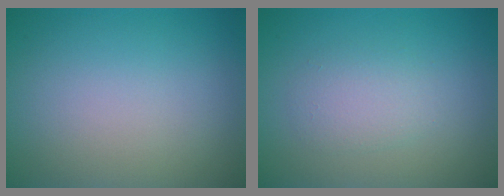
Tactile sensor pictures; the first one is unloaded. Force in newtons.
{"total": 2.0, "press": 2.0, "slide": 0.0}